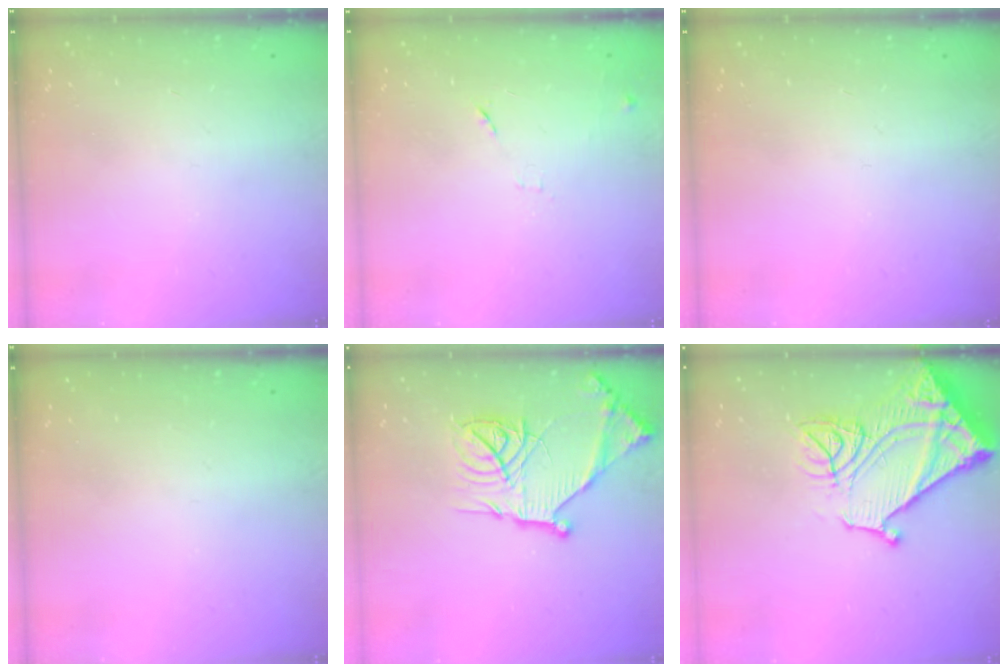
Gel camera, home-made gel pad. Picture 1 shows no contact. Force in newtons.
{"total": 9.2, "press": 9.1, "slide": 0.7}
{"total": 0.0}
{"total": 0.0}
{"total": 20.2, "press": 20.1, "slide": 1.9}
{"total": 22.0, "press": 21.8, "slide": 2.5}